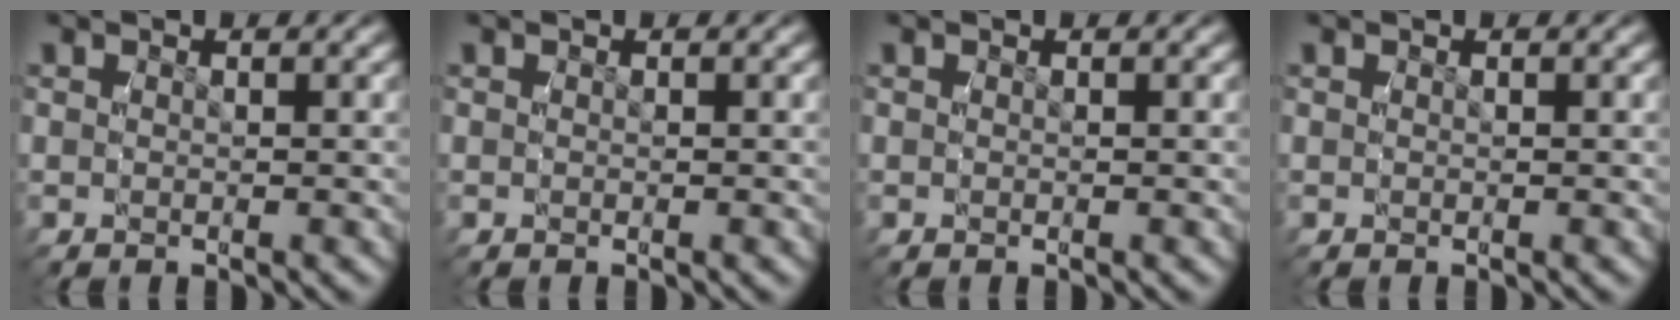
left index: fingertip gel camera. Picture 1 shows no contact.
{"total": 0.0}
{"total": 0.0}
{"total": 0.0}